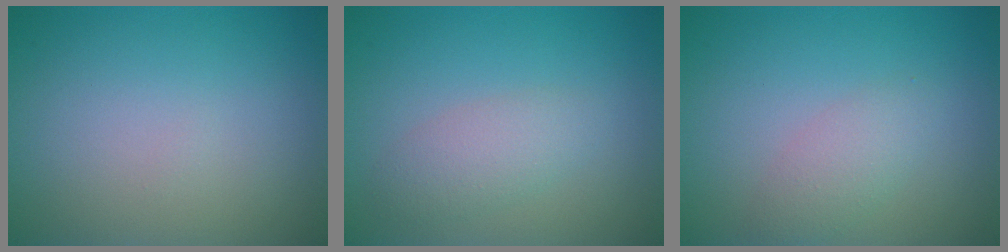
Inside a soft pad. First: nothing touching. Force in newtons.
{"total": 2.4, "press": 2.4, "slide": 0.0}
{"total": 2.1, "press": 2.1, "slide": 0.0}